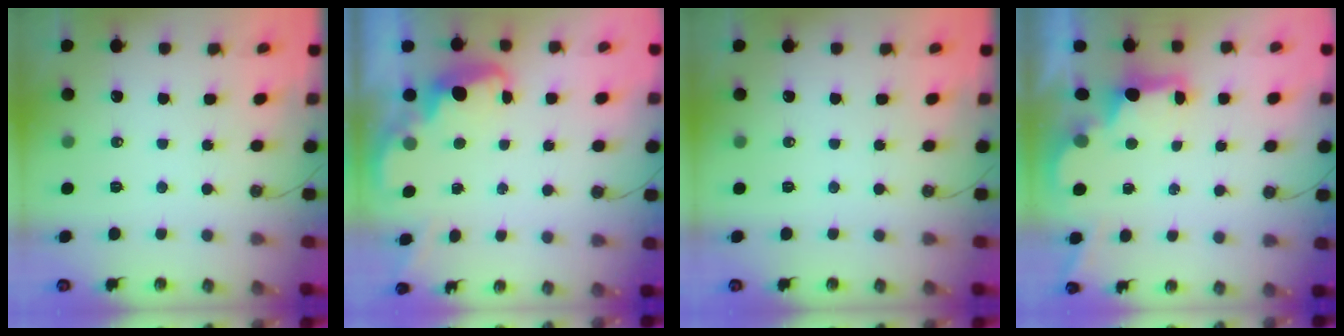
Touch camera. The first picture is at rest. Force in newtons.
{"total": 2.7, "press": 2.6, "slide": 0.8}
{"total": 0.0}
{"total": 2.6, "press": 2.5, "slide": 0.7}